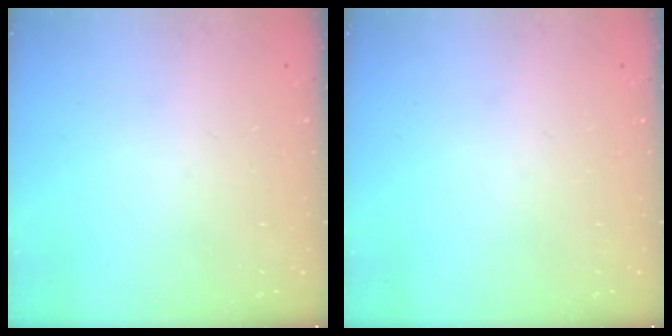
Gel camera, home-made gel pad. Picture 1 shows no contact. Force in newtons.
{"total": 0.0}